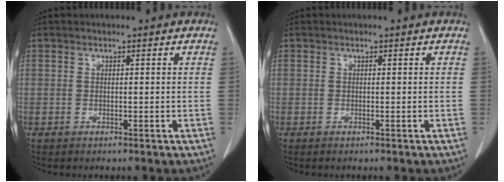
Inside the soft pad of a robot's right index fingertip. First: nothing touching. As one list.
[{"total": 0.0}]